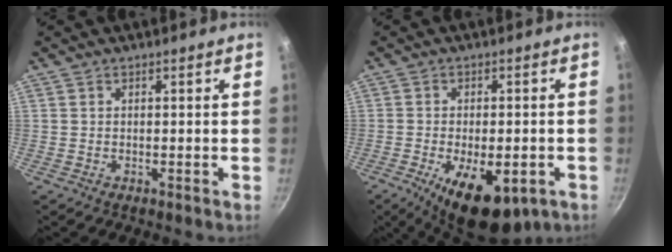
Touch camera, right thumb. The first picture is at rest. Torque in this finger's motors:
{"motor_torque": [-0.05, 0.69, 0.51, 0.33, 0.11]}